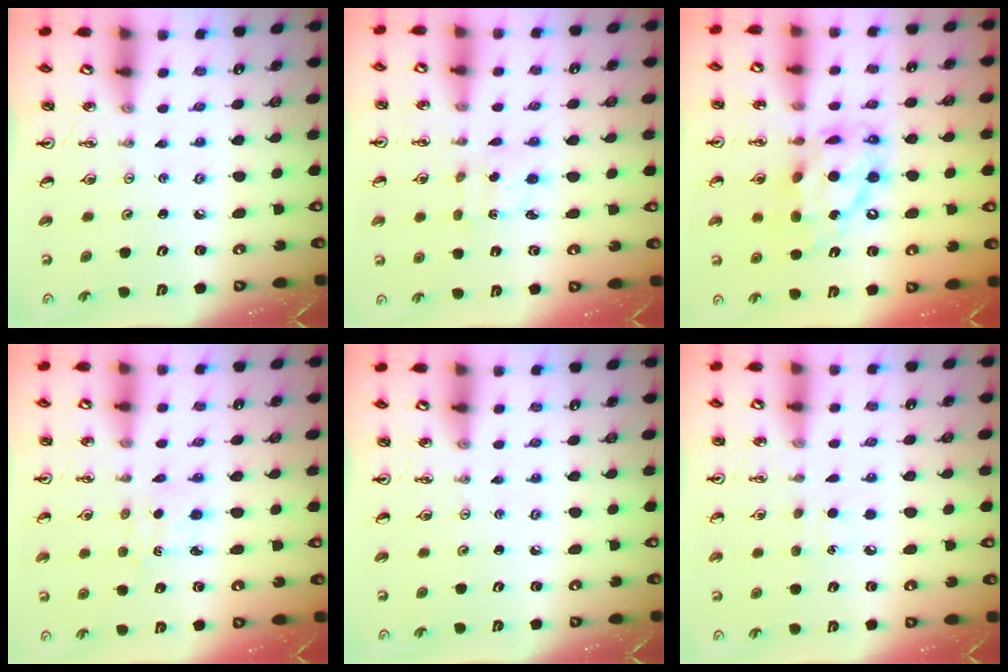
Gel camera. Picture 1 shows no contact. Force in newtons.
{"total": 2.1, "press": 2.0, "slide": 0.7}
{"total": 13.4, "press": 13.3, "slide": 1.4}
{"total": 2.3, "press": 2.3, "slide": 0.3}
{"total": 0.0}
{"total": 5.0, "press": 4.9, "slide": 0.5}